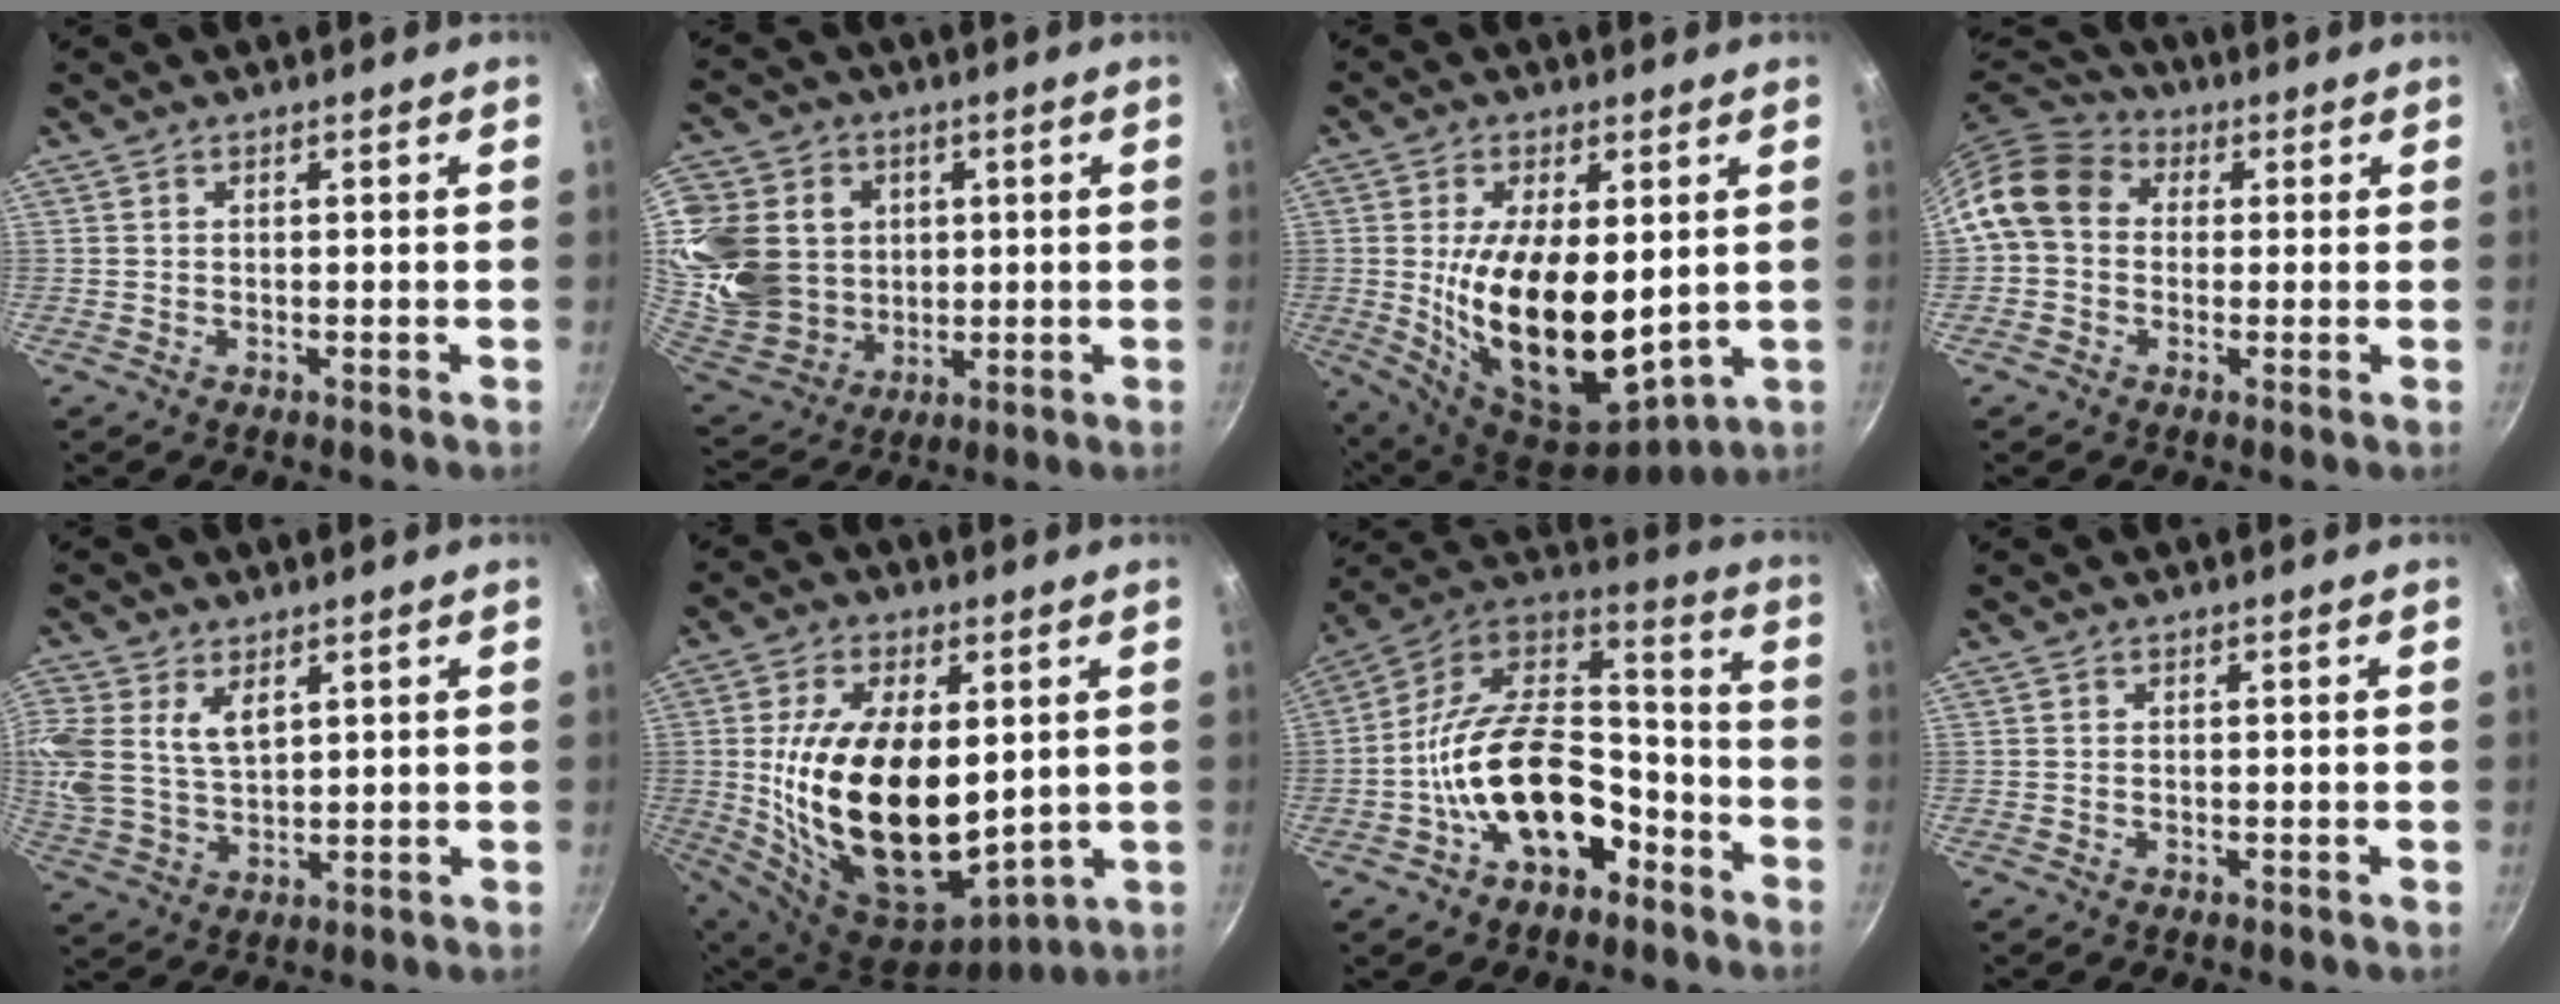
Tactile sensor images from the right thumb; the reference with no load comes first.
{"total": 24.7, "force": [4.4, 20.7, 12.6], "torque": [-0.284, -0.001, 0.098]}
{"total": 19.4, "force": [0.9, 9.9, 16.7], "torque": [-0.284, -0.031, 0.032]}
{"total": 11.0, "force": [1.4, 9.0, 6.2], "torque": [-0.089, 0.026, 0.004]}
{"total": 12.6, "force": [5.0, 8.4, 8.0], "torque": [-0.191, 0.001, 0.106]}
{"total": 23.9, "force": [2.0, 13.5, 19.5], "torque": [-0.340, -0.028, 0.052]}
{"total": 21.1, "force": [-8.5, 12.8, 14.5], "torque": [-0.211, 0.082, -0.151]}
{"total": 0.0}